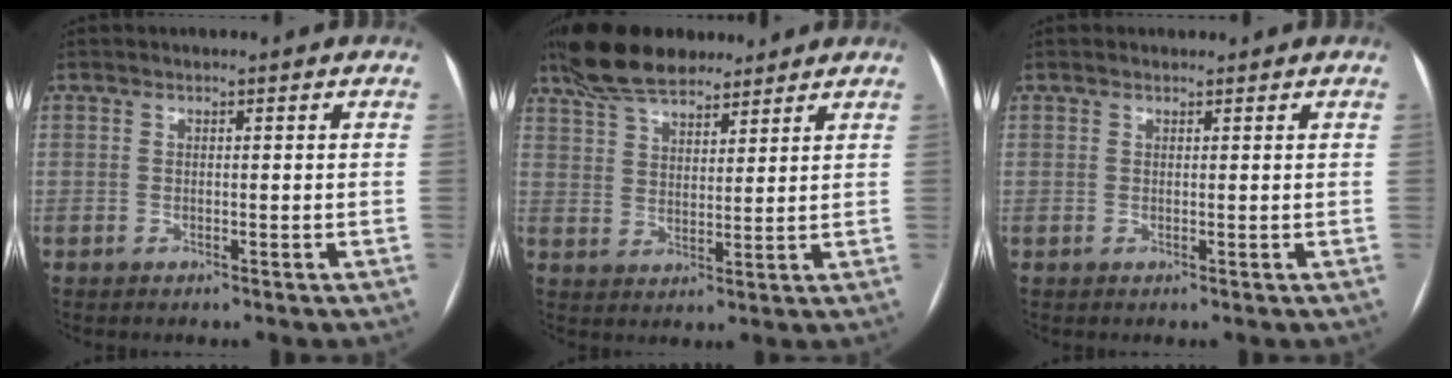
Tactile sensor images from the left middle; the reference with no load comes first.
{"total": 11.7, "force": [9.6, 3.8, 5.6], "torque": [-0.104, 0.029, 0.172]}
{"total": 0.7, "force": [0.6, 0.2, 0.0], "torque": [-0.007, 0.006, 0.012]}